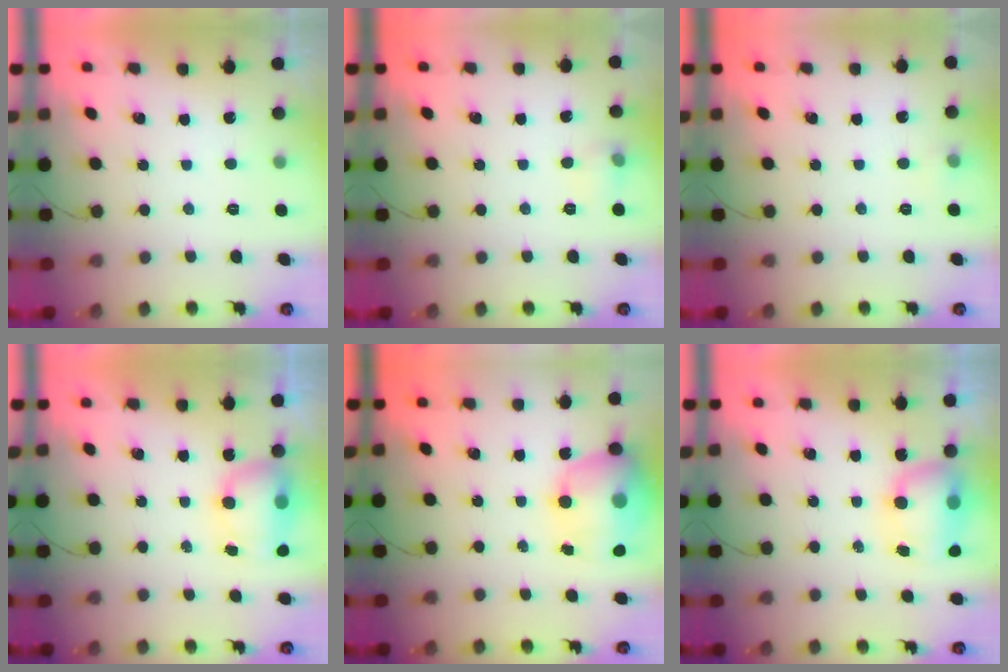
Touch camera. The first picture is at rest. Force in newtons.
{"total": 6.0, "press": 5.8, "slide": 1.7}
{"total": 4.6, "press": 4.4, "slide": 1.4}
{"total": 7.0, "press": 6.8, "slide": 1.3}
{"total": 17.7, "press": 17.1, "slide": 4.6}
{"total": 7.6, "press": 7.5, "slide": 1.0}